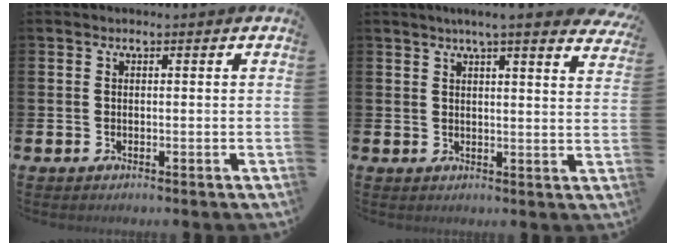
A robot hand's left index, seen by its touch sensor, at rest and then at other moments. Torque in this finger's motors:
{"motor_torque": [1.26, -0.88, 0.93, 0.06]}